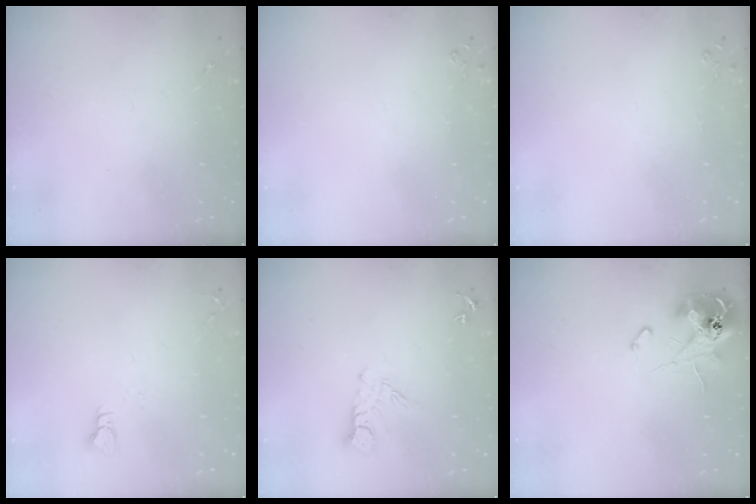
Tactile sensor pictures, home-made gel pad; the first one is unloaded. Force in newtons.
{"total": 2.7, "press": 2.7, "slide": 0.3}
{"total": 2.7, "press": 2.7, "slide": 0.3}
{"total": 2.9, "press": 2.9, "slide": 0.3}
{"total": 7.7, "press": 7.7, "slide": 0.7}
{"total": 12.7, "press": 12.6, "slide": 1.5}